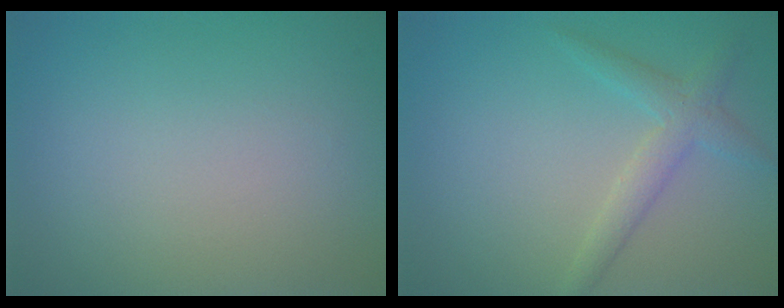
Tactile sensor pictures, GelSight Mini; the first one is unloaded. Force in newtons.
{"total": 2.3, "press": 2.3, "slide": 0.2}